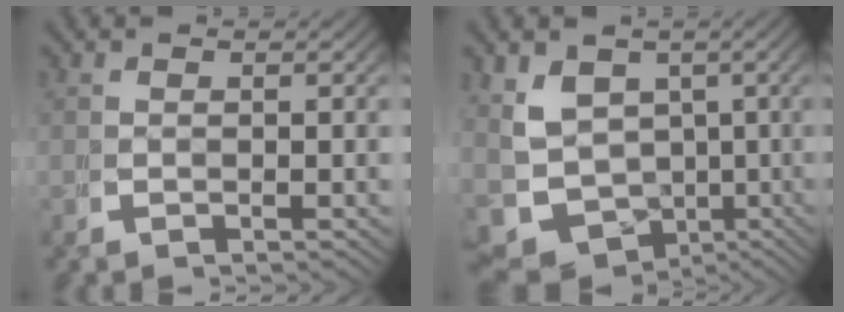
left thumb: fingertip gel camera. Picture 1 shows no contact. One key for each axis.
{"total": 10.7, "fx": -2.5, "fy": 8.6, "fz": 5.9, "tx": -0.138, "ty": -0.065, "tz": -0.019}